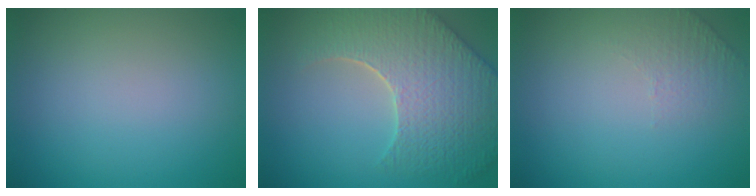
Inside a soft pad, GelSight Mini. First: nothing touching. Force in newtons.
{"total": 8.9, "press": 6.4, "slide": 6.2}
{"total": 1.2, "press": 0.7, "slide": 0.9}